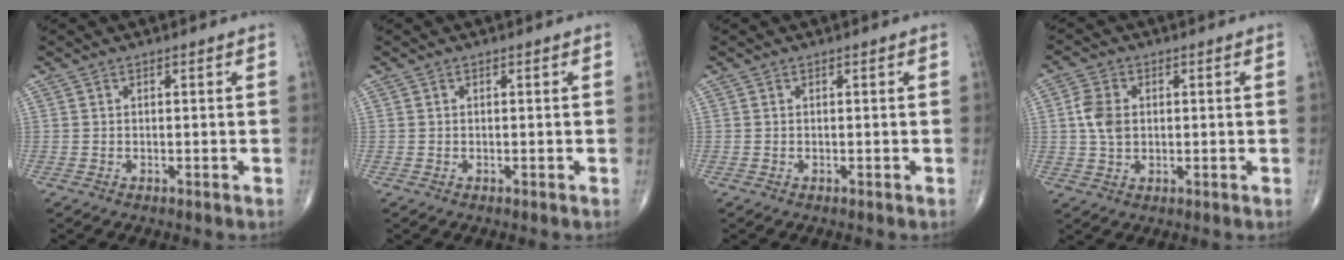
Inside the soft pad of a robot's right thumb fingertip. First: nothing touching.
{"total": 0.0}
{"total": 0.0}
{"total": 5.5, "force": [0.6, 4.0, 3.7], "torque": [-0.071, 0.001, 0.011]}